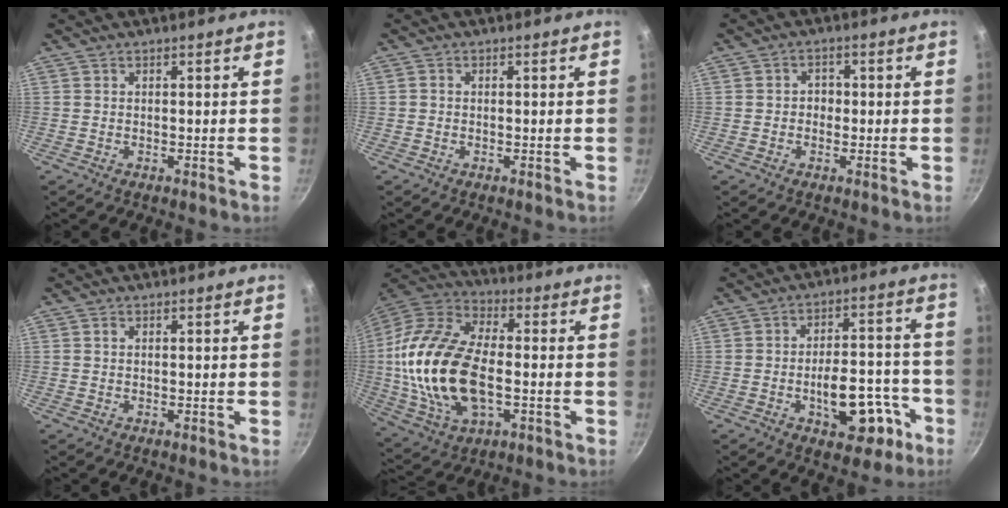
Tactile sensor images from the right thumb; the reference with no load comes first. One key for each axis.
{"total": 0.6, "fx": -0.1, "fy": 0.5, "fz": 0.3, "tx": -0.005, "ty": 0.003, "tz": -0.003}
{"total": 2.7, "fx": -0.4, "fy": 2.4, "fz": 1.2, "tx": 0.000, "ty": 0.007, "tz": -0.008}
{"total": 0.5, "fx": 0.1, "fy": 0.4, "fz": 0.3, "tx": -0.007, "ty": 0.002, "tz": 0.002}
{"total": 24.0, "fx": -1.9, "fy": 13.7, "fz": 19.7, "tx": -0.392, "ty": 0.023, "tz": -0.038}
{"total": 13.8, "fx": -5.7, "fy": 7.3, "fz": 10.3, "tx": -0.107, "ty": 0.051, "tz": -0.069}